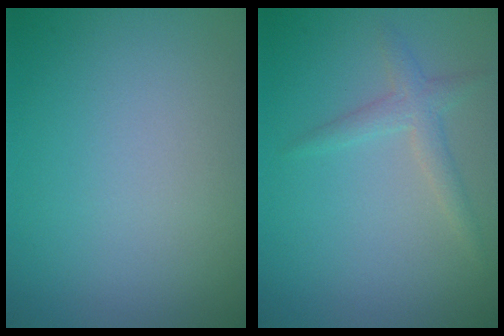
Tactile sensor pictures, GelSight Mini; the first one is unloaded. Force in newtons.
{"total": 1.9, "press": 1.9, "slide": 0.1}